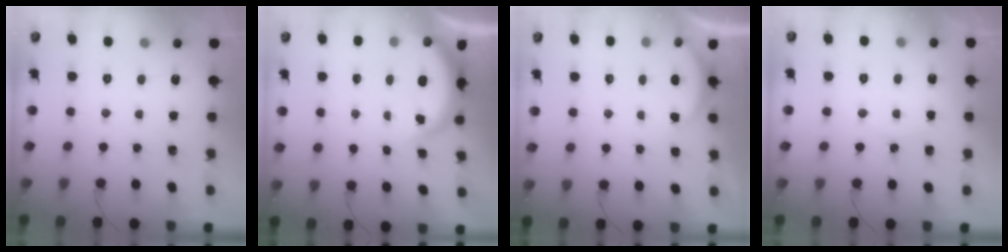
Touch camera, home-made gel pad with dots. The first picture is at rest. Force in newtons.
{"total": 4.7, "press": 4.5, "slide": 1.3}
{"total": 1.7, "press": 1.6, "slide": 0.6}
{"total": 3.8, "press": 3.8, "slide": 0.4}